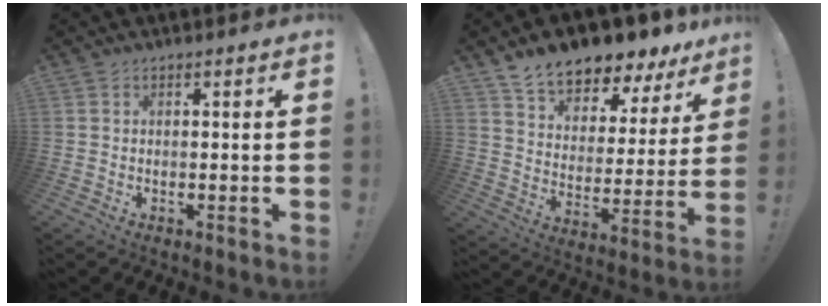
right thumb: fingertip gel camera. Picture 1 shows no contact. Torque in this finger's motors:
{"motor_torque": [0.81, 3.36, 0.29, 0.27, 0.04]}